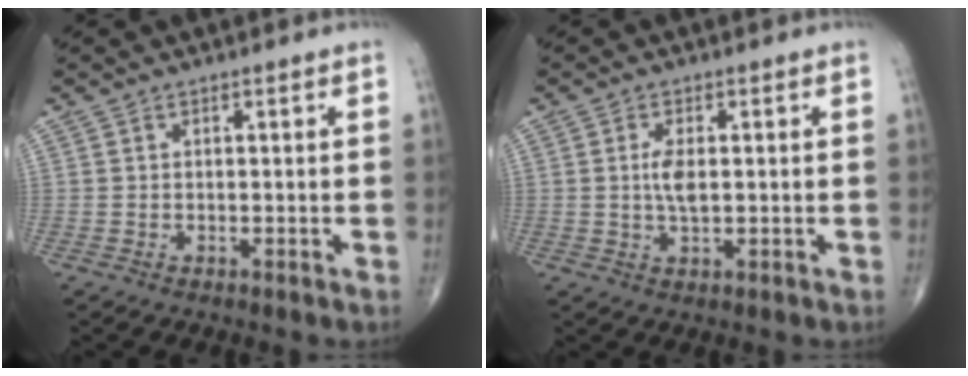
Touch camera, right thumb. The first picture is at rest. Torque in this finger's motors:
{"motor_torque": [0.75, 1.78, 0.93, -0.14, 0.09]}